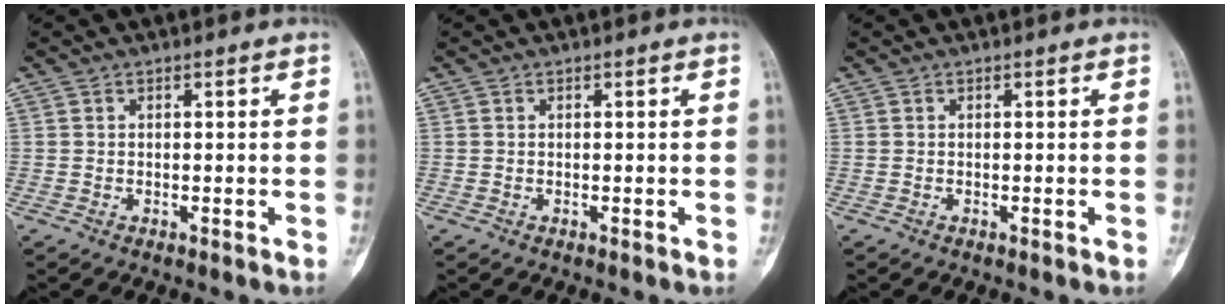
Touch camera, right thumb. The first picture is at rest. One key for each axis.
{"total": 0.0}
{"total": 0.0}